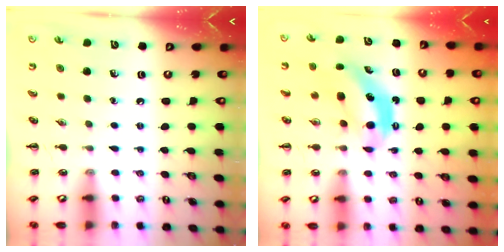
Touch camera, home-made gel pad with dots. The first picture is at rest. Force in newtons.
{"total": 5.9, "press": 5.8, "slide": 0.4}